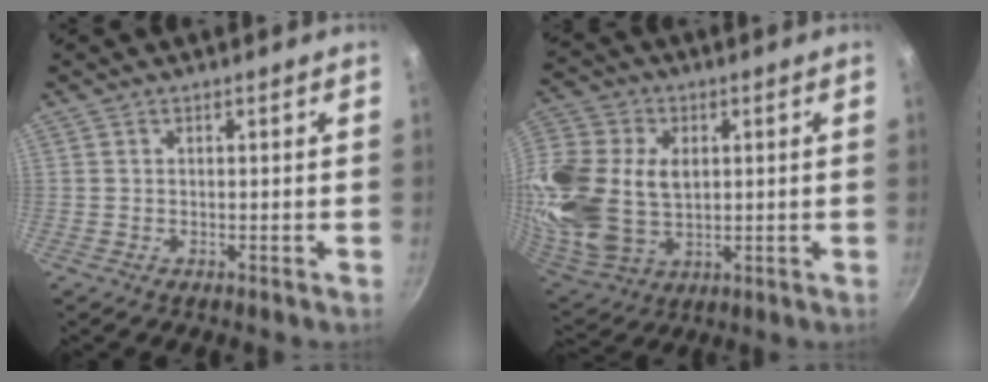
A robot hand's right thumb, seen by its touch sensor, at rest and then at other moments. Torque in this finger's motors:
{"motor_torque": [1.58, 2.99, 0.54, -0.27, 0.24]}